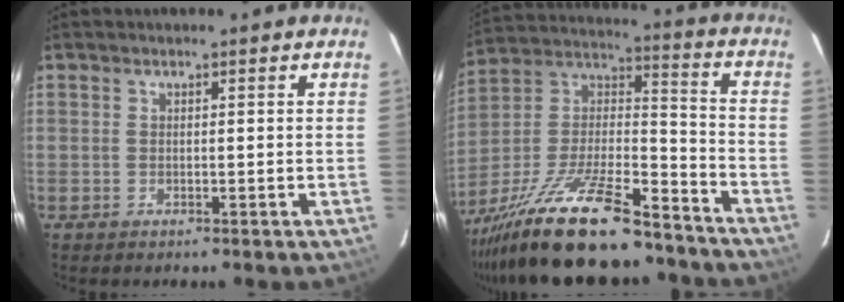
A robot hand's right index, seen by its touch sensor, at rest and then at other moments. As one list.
[{"total": 27.2, "force": [-20.6, 6.9, 16.4], "torque": [-0.317, -0.031, -0.332]}]